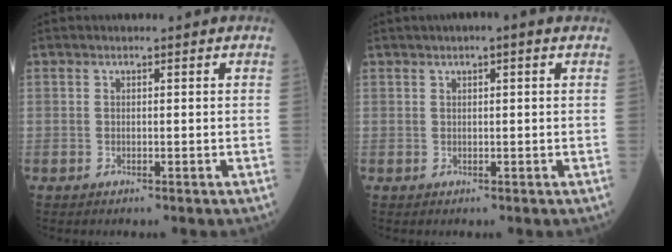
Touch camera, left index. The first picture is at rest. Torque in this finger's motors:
{"motor_torque": [-0.15, -0.19, -0.52, -0.01]}